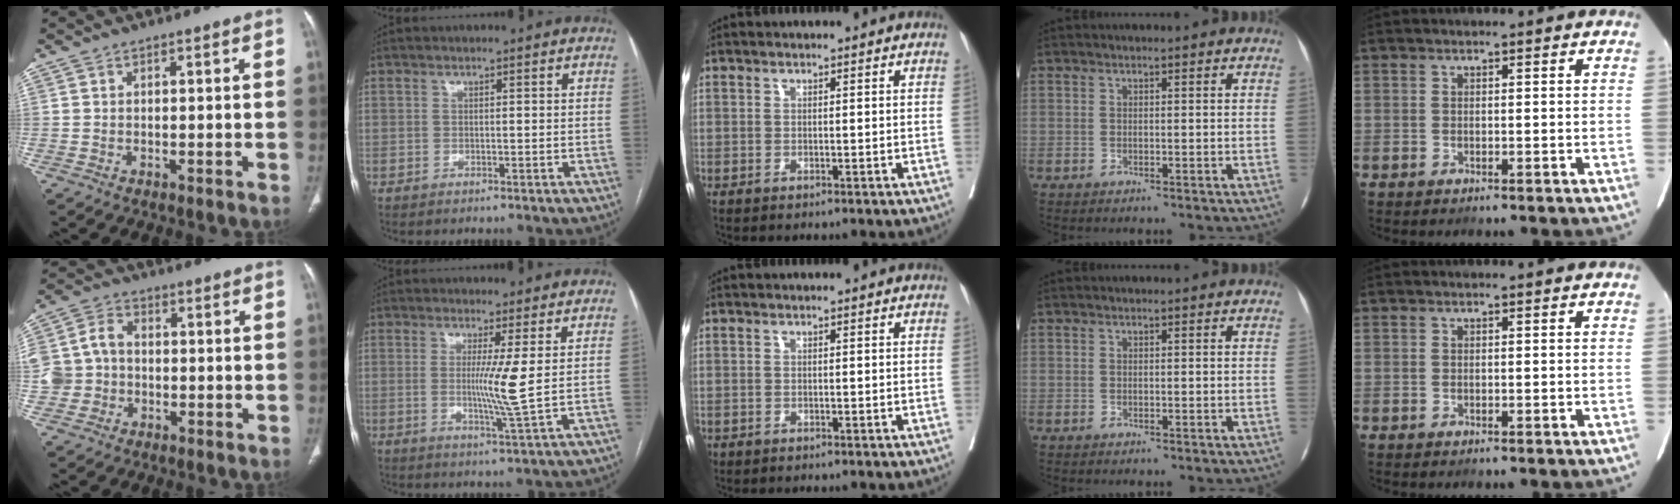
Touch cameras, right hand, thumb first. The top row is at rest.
{"thumb": {"total": 8.2, "force": [-1.0, 7.2, 3.8], "torque": [-0.062, 0.028, -0.024]}, "index": {"total": 5.5, "force": [0.6, -1.4, 5.3], "torque": [-0.099, -0.019, 0.013]}}